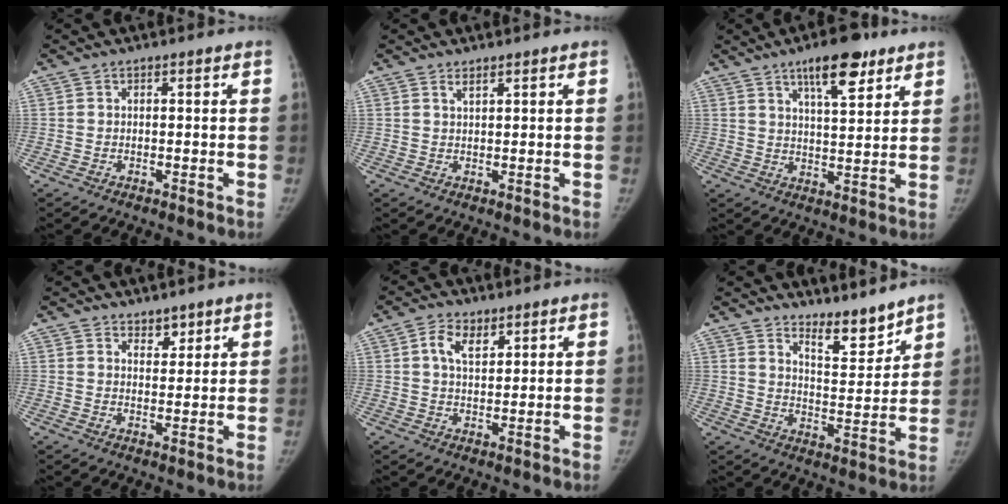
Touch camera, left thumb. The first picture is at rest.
{"total": 1.2, "force": [1.0, 0.3, 0.7], "torque": [-0.010, -0.006, 0.021]}
{"total": 10.3, "force": [6.4, 3.4, 7.3], "torque": [-0.095, -0.033, 0.100]}
{"total": 2.7, "force": [2.2, 1.5, 0.6], "torque": [0.010, -0.016, 0.033]}
{"total": 5.0, "force": [2.4, 2.9, 3.3], "torque": [-0.049, -0.007, 0.043]}
{"total": 7.5, "force": [6.8, 1.8, 2.7], "torque": [-0.022, -0.066, 0.117]}